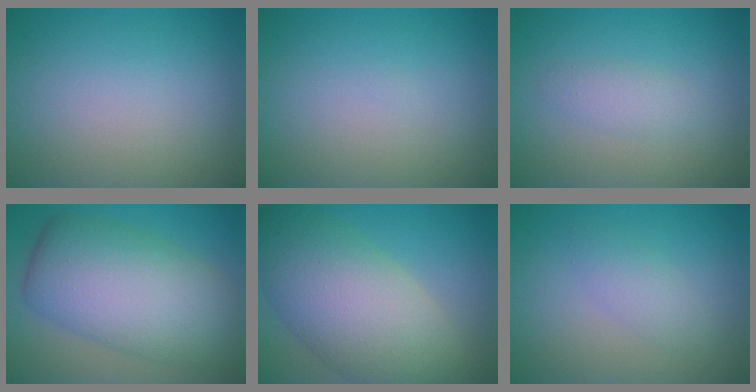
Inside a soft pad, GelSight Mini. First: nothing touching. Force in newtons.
{"total": 0.0}
{"total": 1.6, "press": 1.6, "slide": 0.1}
{"total": 10.3, "press": 10.3, "slide": 0.5}
{"total": 11.2, "press": 11.2, "slide": 0.3}
{"total": 1.8, "press": 1.8, "slide": 0.2}